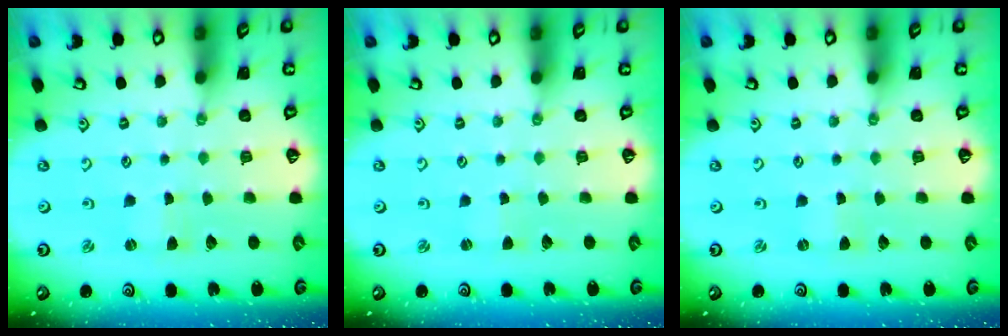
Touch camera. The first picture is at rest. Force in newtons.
{"total": 0.0}
{"total": 0.0}